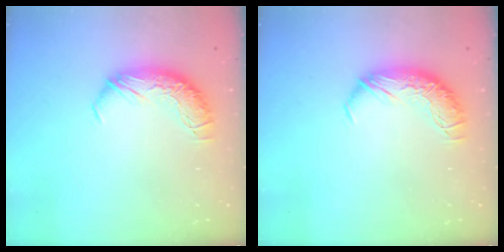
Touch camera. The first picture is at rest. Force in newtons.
{"total": 0.0}